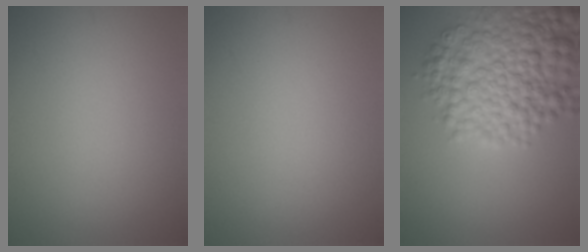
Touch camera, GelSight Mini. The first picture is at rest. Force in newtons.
{"total": 0.0}
{"total": 8.7, "press": 8.7, "slide": 0.2}